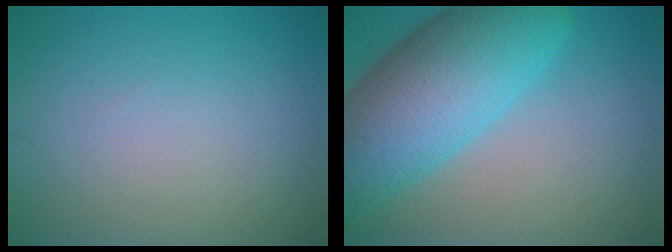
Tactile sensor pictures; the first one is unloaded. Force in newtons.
{"total": 11.8, "press": 11.8, "slide": 0.3}